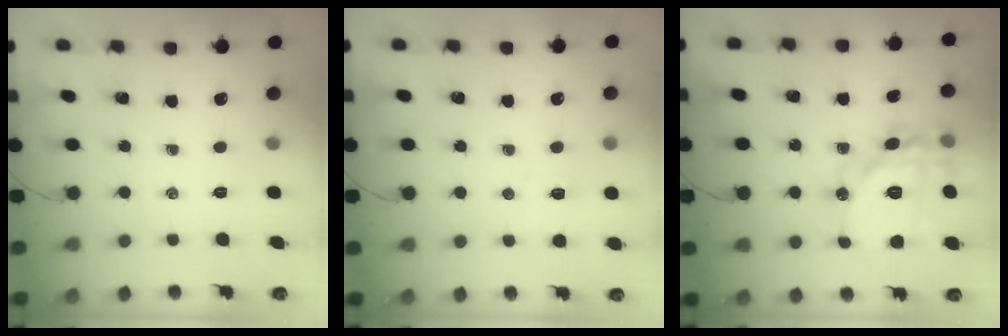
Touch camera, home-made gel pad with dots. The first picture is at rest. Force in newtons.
{"total": 3.4, "press": 3.3, "slide": 0.8}
{"total": 19.7, "press": 19.6, "slide": 2.1}